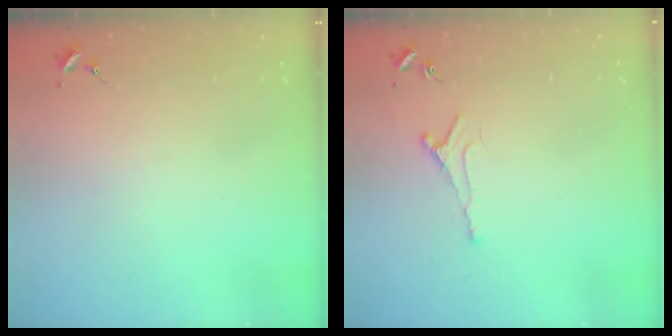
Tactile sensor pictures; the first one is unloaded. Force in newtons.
{"total": 5.8, "press": 5.7, "slide": 0.8}